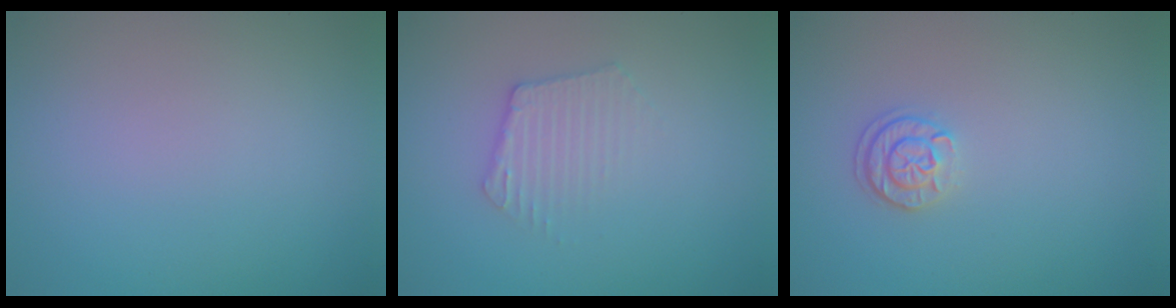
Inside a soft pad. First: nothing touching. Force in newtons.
{"total": 2.4, "press": 2.4, "slide": 0.3}
{"total": 1.7, "press": 1.6, "slide": 0.7}